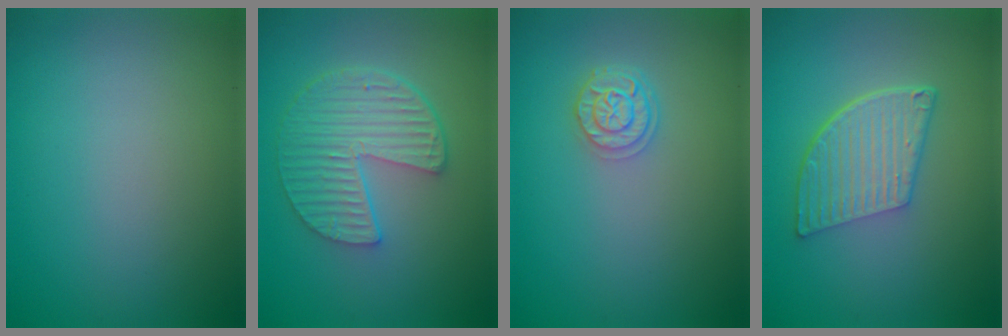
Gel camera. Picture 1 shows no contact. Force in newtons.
{"total": 5.9, "press": 4.3, "slide": 4.1}
{"total": 2.3, "press": 1.9, "slide": 1.3}
{"total": 6.1, "press": 4.2, "slide": 4.4}